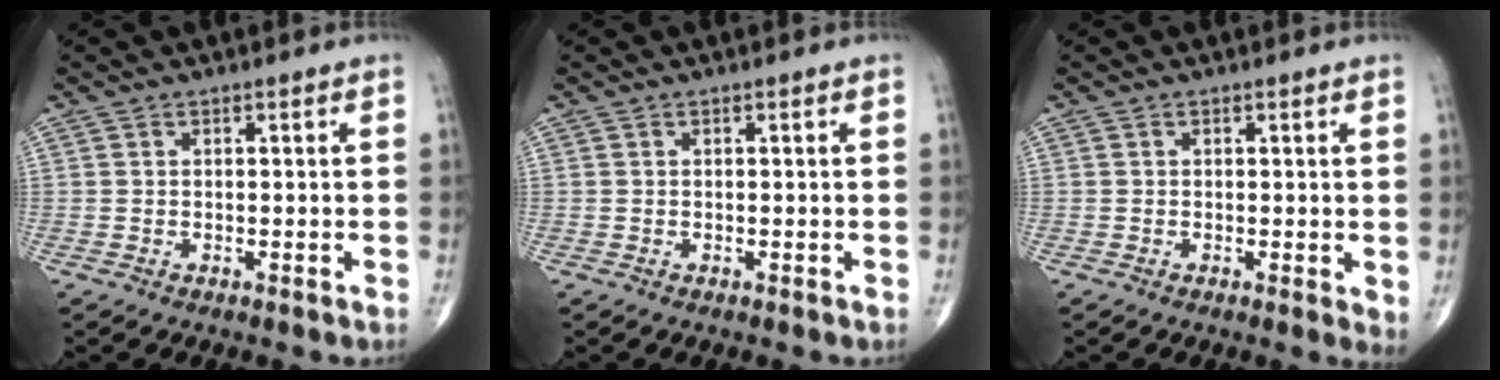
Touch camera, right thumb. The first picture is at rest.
{"total": 0.0}
{"total": 2.1, "force": [0.1, 0.8, 1.9], "torque": [-0.025, -0.008, -0.002]}